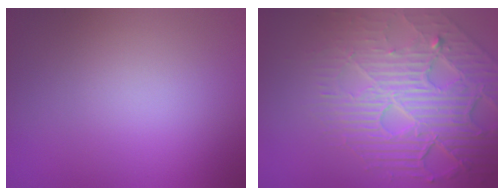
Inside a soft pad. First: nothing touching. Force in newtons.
{"total": 8.6, "press": 5.8, "slide": 6.4}